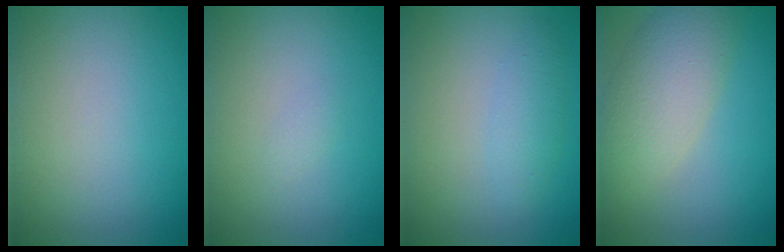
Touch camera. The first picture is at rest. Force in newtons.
{"total": 0.5, "press": 0.5, "slide": 0.0}
{"total": 1.6, "press": 1.6, "slide": 0.0}
{"total": 5.5, "press": 5.4, "slide": 0.5}